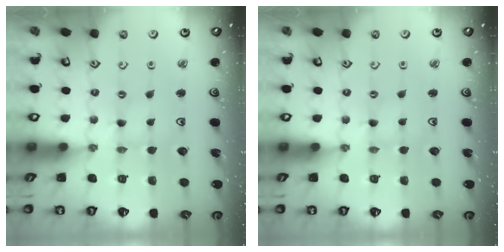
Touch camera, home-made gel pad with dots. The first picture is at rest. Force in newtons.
{"total": 0.5, "press": 0.5, "slide": 0.1}